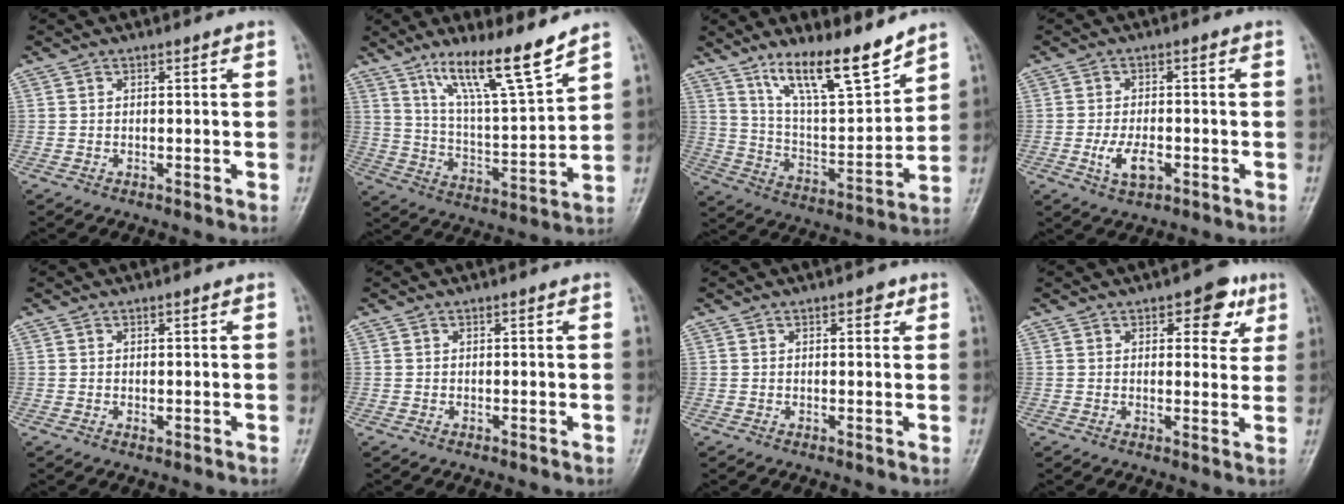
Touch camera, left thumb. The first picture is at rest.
{"total": 14.2, "force": [10.3, 1.6, 9.7], "torque": [-0.162, -0.064, 0.191]}
{"total": 15.4, "force": [11.5, 3.5, 9.7], "torque": [-0.141, -0.073, 0.213]}
{"total": 5.3, "force": [-1.8, 2.7, 4.2], "torque": [-0.077, 0.006, -0.028]}
{"total": 0.9, "force": [0.1, 0.5, 0.8], "torque": [-0.010, -0.002, 0.004]}
{"total": 0.0}
{"total": 2.0, "force": [1.0, 1.1, 1.4], "torque": [-0.006, -0.001, 0.012]}
{"total": 6.9, "force": [3.3, 3.7, 4.7], "torque": [-0.024, -0.010, 0.035]}